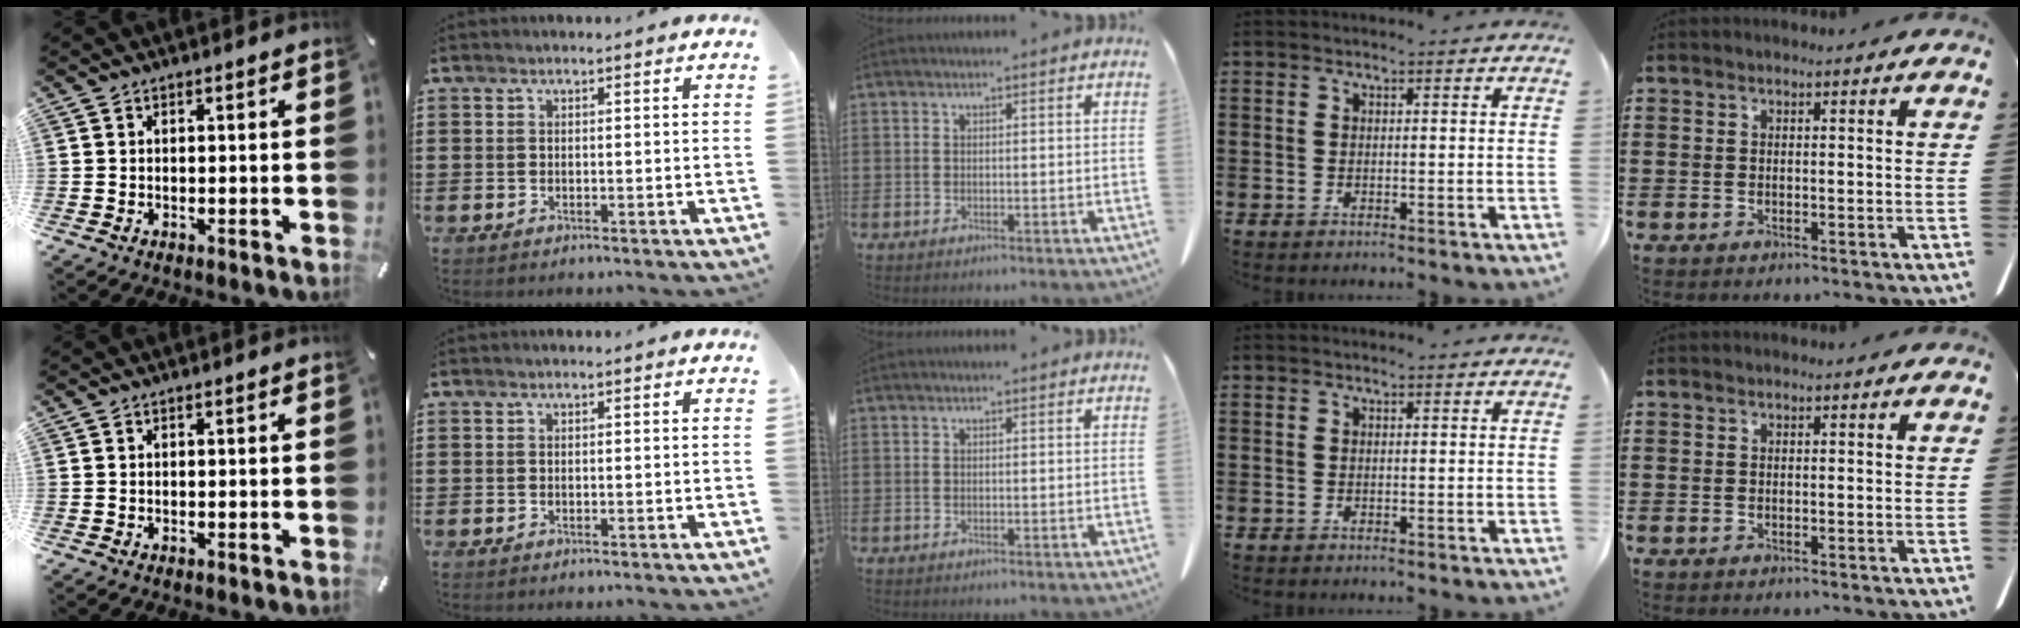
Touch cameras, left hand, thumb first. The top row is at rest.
{}